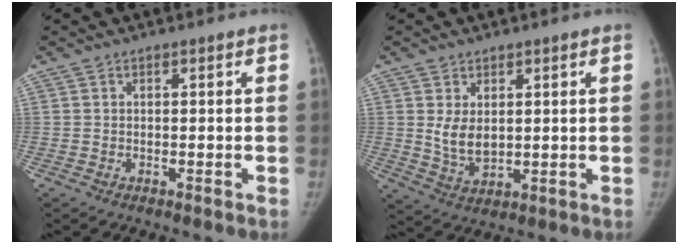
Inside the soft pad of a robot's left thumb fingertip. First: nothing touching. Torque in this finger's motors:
{"motor_torque": [0.68, 1.40, 0.46, -0.64, 0.26]}